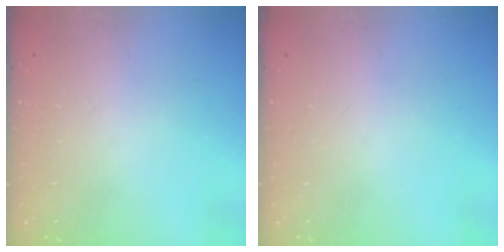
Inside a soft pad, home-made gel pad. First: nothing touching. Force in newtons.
{"total": 0.0}